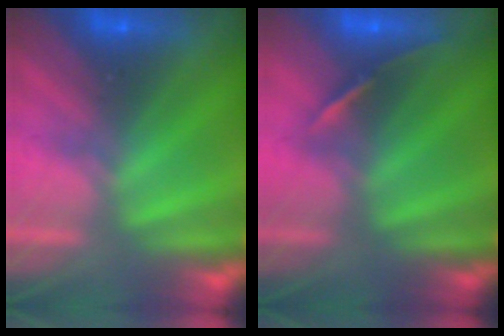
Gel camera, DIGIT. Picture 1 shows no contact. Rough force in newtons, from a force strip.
{"total": 1.7}